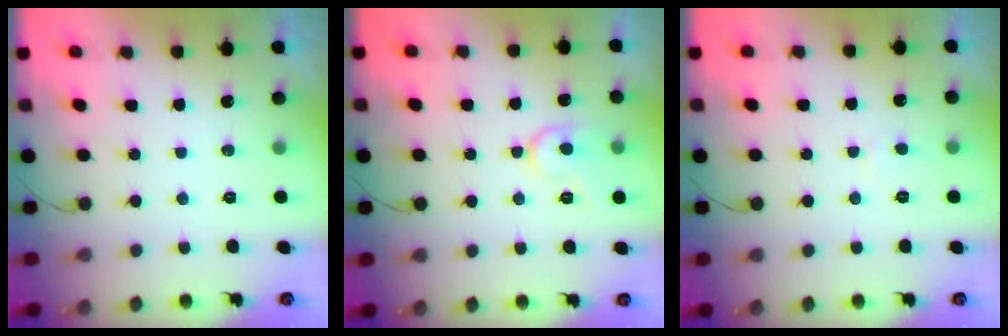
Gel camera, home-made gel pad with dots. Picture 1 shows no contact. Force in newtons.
{"total": 9.9, "press": 9.8, "slide": 0.8}
{"total": 1.1, "press": 1.1, "slide": 0.1}